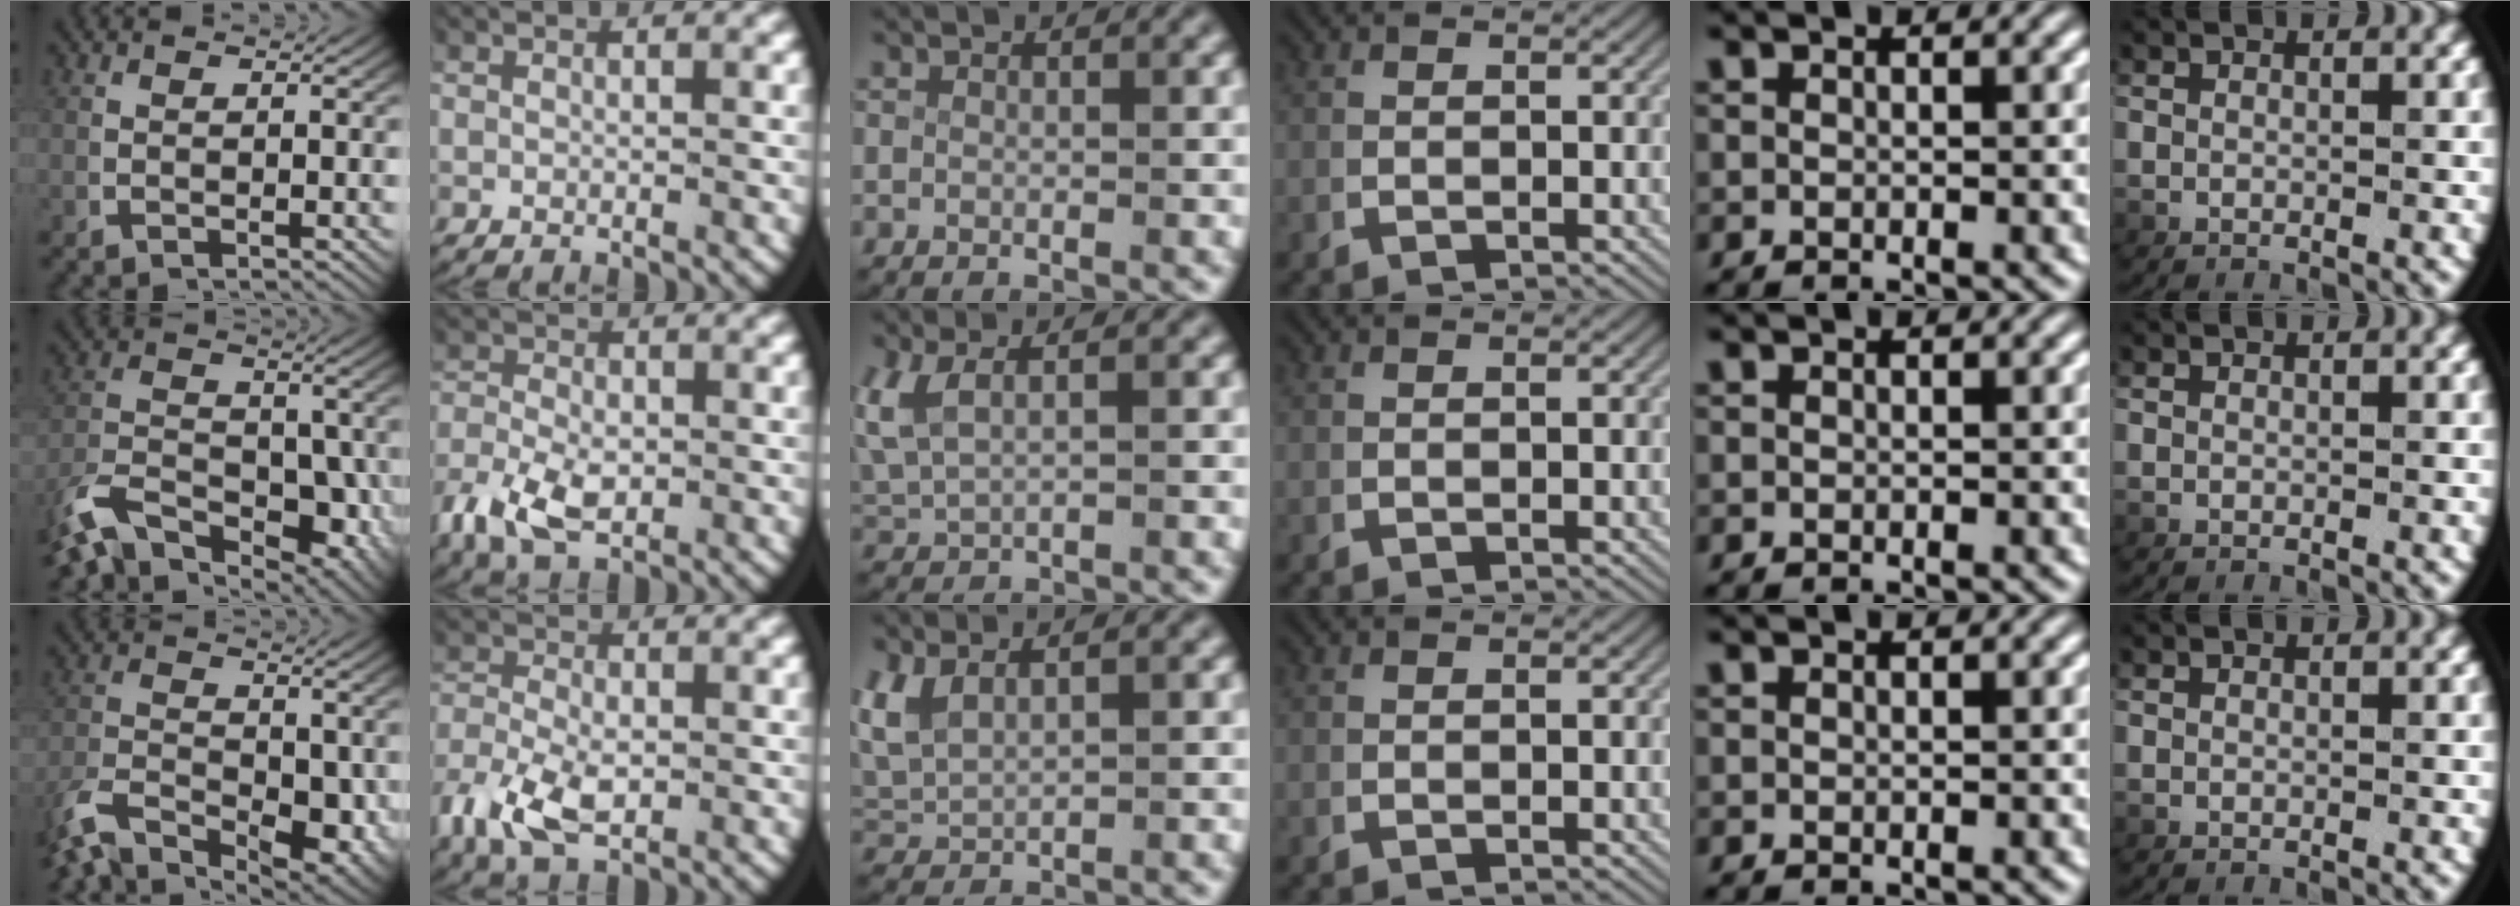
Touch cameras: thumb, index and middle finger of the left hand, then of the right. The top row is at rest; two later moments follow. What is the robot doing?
{"motion": "lift_and_place", "object": "scissors"}